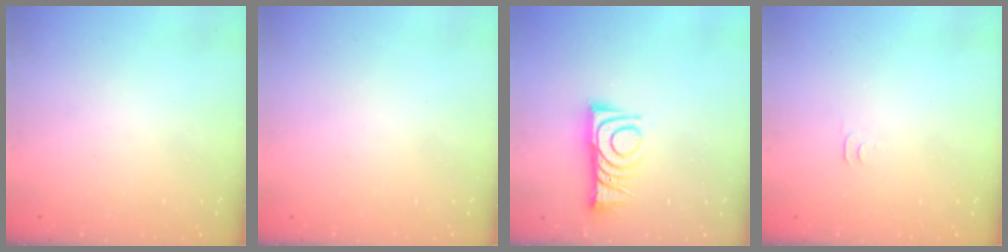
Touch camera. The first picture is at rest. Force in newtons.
{"total": 1.8, "press": 1.7, "slide": 0.1}
{"total": 9.9, "press": 9.9, "slide": 0.8}
{"total": 2.8, "press": 2.7, "slide": 0.5}